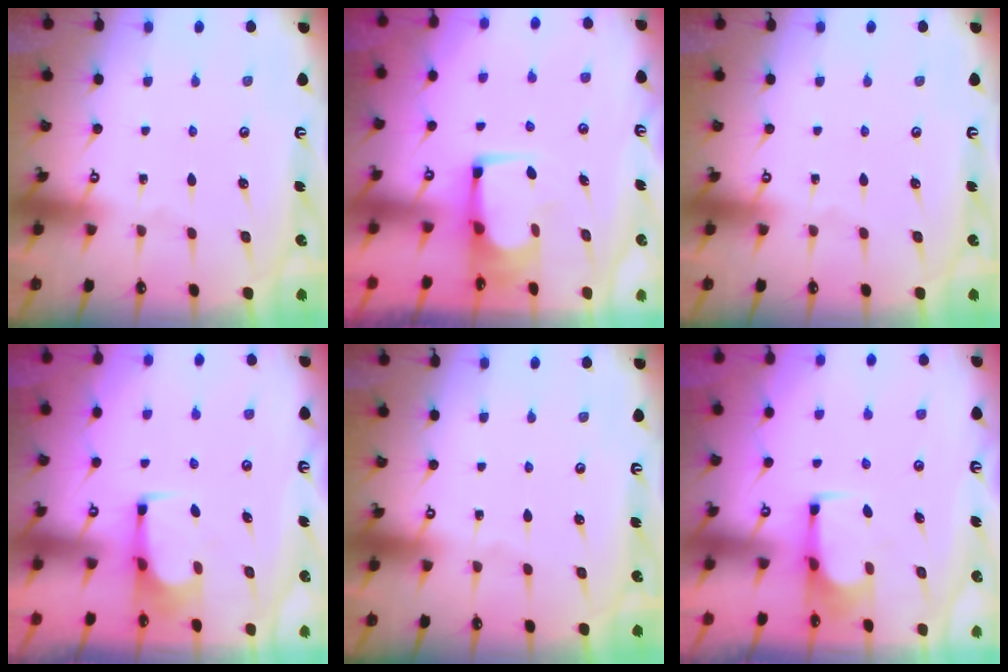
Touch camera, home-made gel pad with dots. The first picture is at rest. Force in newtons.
{"total": 3.0, "press": 3.0, "slide": 0.2}
{"total": 0.0}
{"total": 5.8, "press": 5.8, "slide": 0.4}
{"total": 0.0}
{"total": 6.0, "press": 6.0, "slide": 0.9}